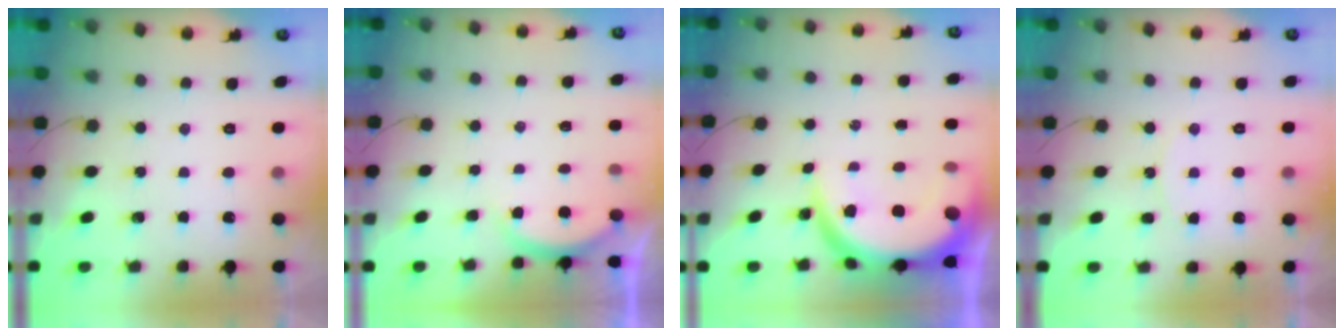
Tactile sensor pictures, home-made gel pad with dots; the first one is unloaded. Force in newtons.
{"total": 3.0, "press": 2.9, "slide": 0.6}
{"total": 11.6, "press": 11.5, "slide": 1.0}
{"total": 7.4, "press": 7.3, "slide": 0.6}